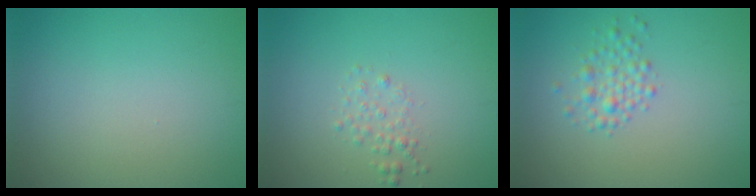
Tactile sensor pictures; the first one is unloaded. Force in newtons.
{"total": 1.3, "press": 1.3, "slide": 0.1}
{"total": 2.1, "press": 2.1, "slide": 0.1}